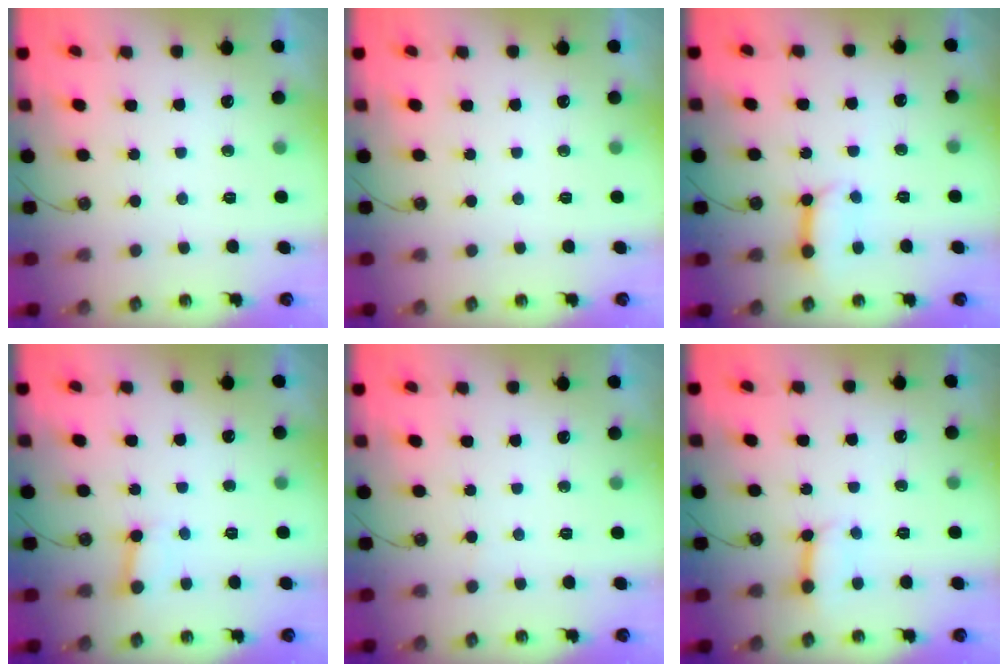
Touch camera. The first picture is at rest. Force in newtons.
{"total": 0.0}
{"total": 8.6, "press": 8.6, "slide": 0.4}
{"total": 2.7, "press": 2.7, "slide": 0.2}
{"total": 3.5, "press": 3.4, "slide": 0.3}
{"total": 5.7, "press": 5.7, "slide": 0.7}